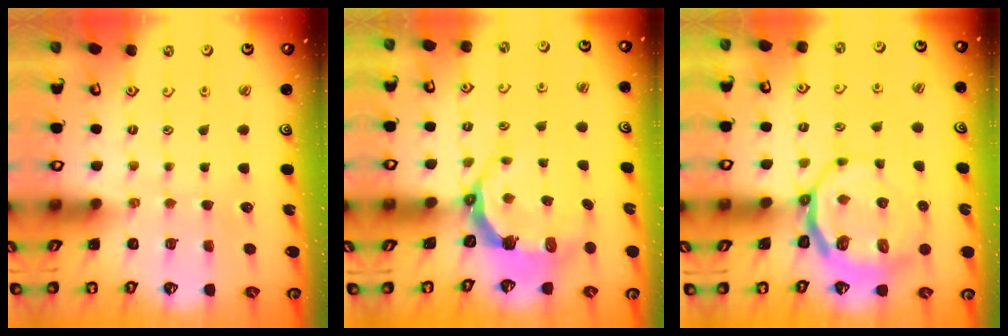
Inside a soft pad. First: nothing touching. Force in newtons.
{"total": 7.7, "press": 5.9, "slide": 5.0}
{"total": 7.4, "press": 6.6, "slide": 3.5}